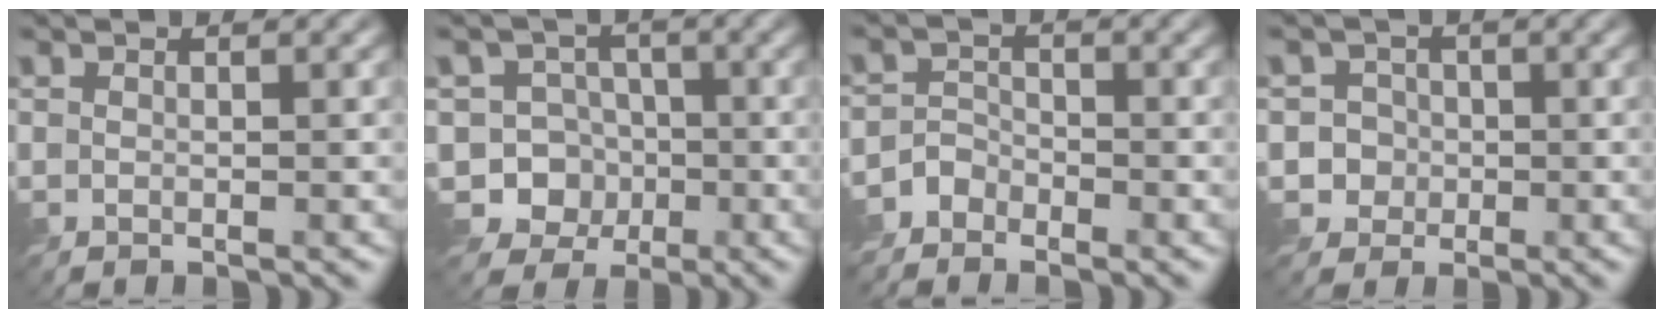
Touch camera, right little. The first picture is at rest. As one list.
[{"total": 8.6, "force": [-2.6, 7.9, 2.1], "torque": [-0.038, 0.008, -0.071]}, {"total": 2.8, "force": [-2.4, 1.3, 0.4], "torque": [-0.009, 0.002, -0.053]}, {"total": 3.7, "force": [-0.8, 3.5, 0.6], "torque": [0.012, 0.011, -0.027]}]